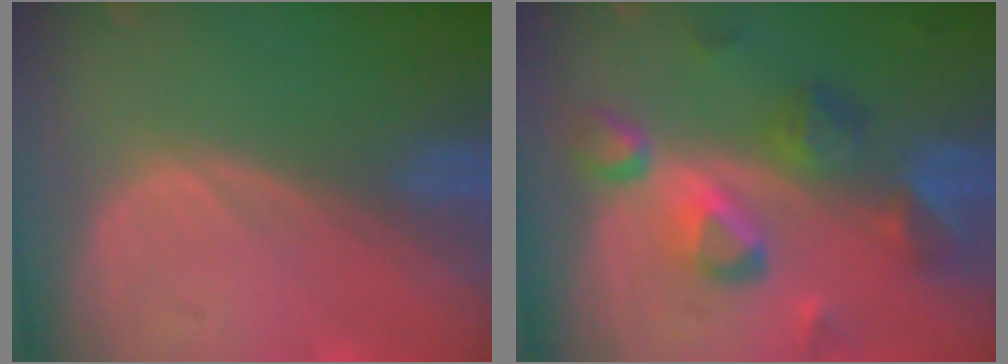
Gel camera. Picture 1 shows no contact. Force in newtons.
{"total": 9.4, "press": 8.1, "slide": 4.7}